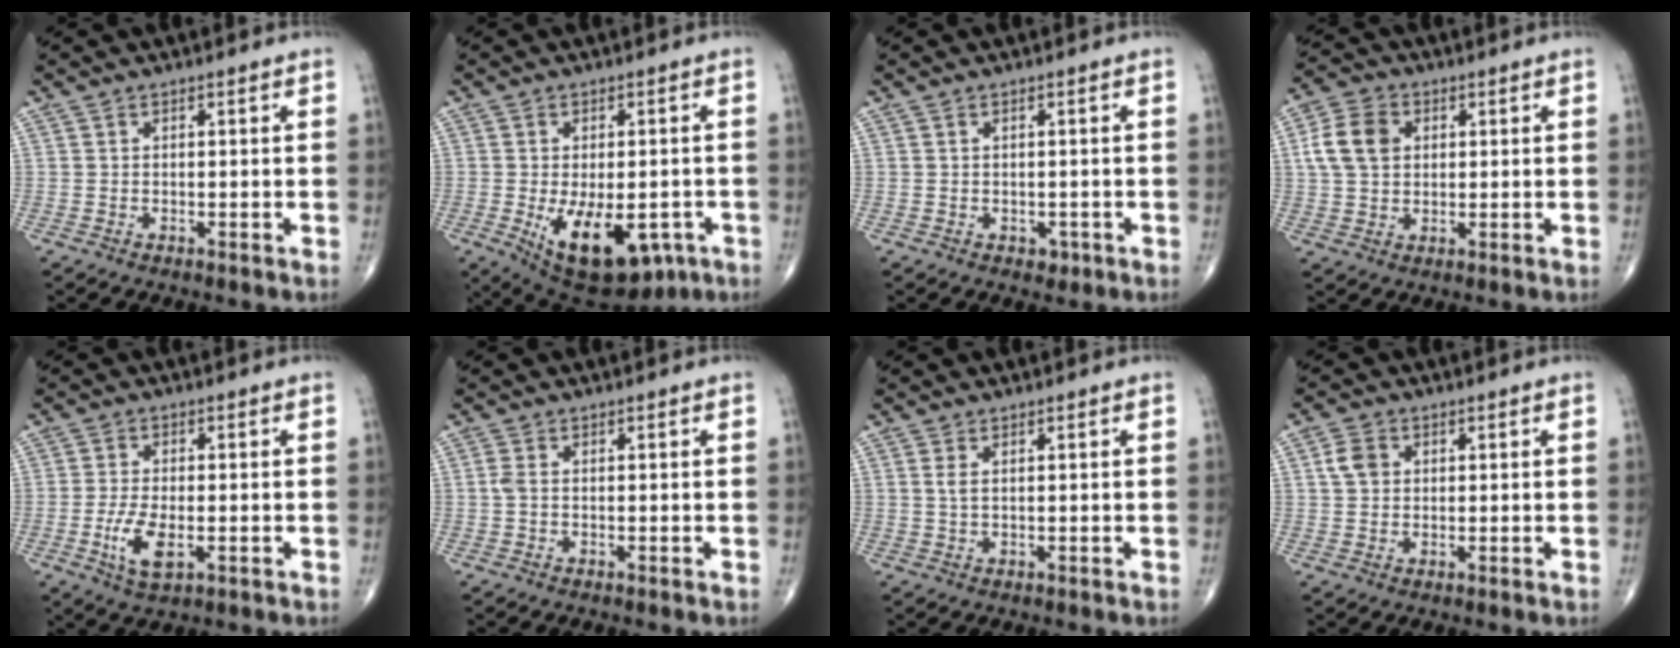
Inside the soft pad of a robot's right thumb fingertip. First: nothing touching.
{"total": 15.7, "force": [-5.5, 8.3, 12.1], "torque": [-0.172, -0.005, -0.060]}
{"total": 1.3, "force": [-0.4, 1.0, 0.7], "torque": [-0.002, 0.001, -0.003]}
{"total": 8.7, "force": [1.9, 6.4, 5.6], "torque": [-0.097, 0.007, 0.033]}
{"total": 6.3, "force": [-1.7, 2.8, 5.4], "torque": [-0.108, -0.003, -0.029]}
{"total": 1.3, "force": [0.0, 0.6, 1.2], "torque": [-0.029, -0.002, -0.001]}
{"total": 1.6, "force": [0.5, 0.6, 1.3], "torque": [-0.031, 0.002, 0.016]}
{"total": 3.9, "force": [1.0, 3.1, 2.1], "torque": [-0.035, 0.003, 0.016]}